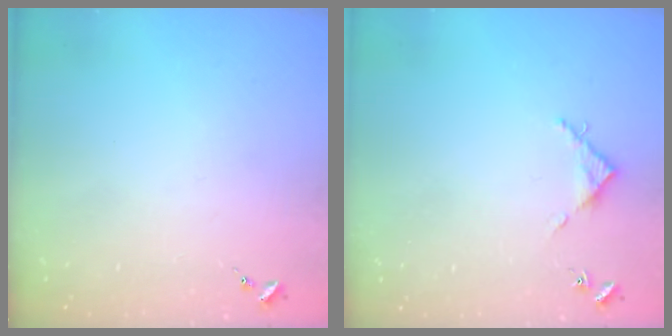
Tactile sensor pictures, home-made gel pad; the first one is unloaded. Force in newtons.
{"total": 3.6, "press": 3.6, "slide": 0.3}